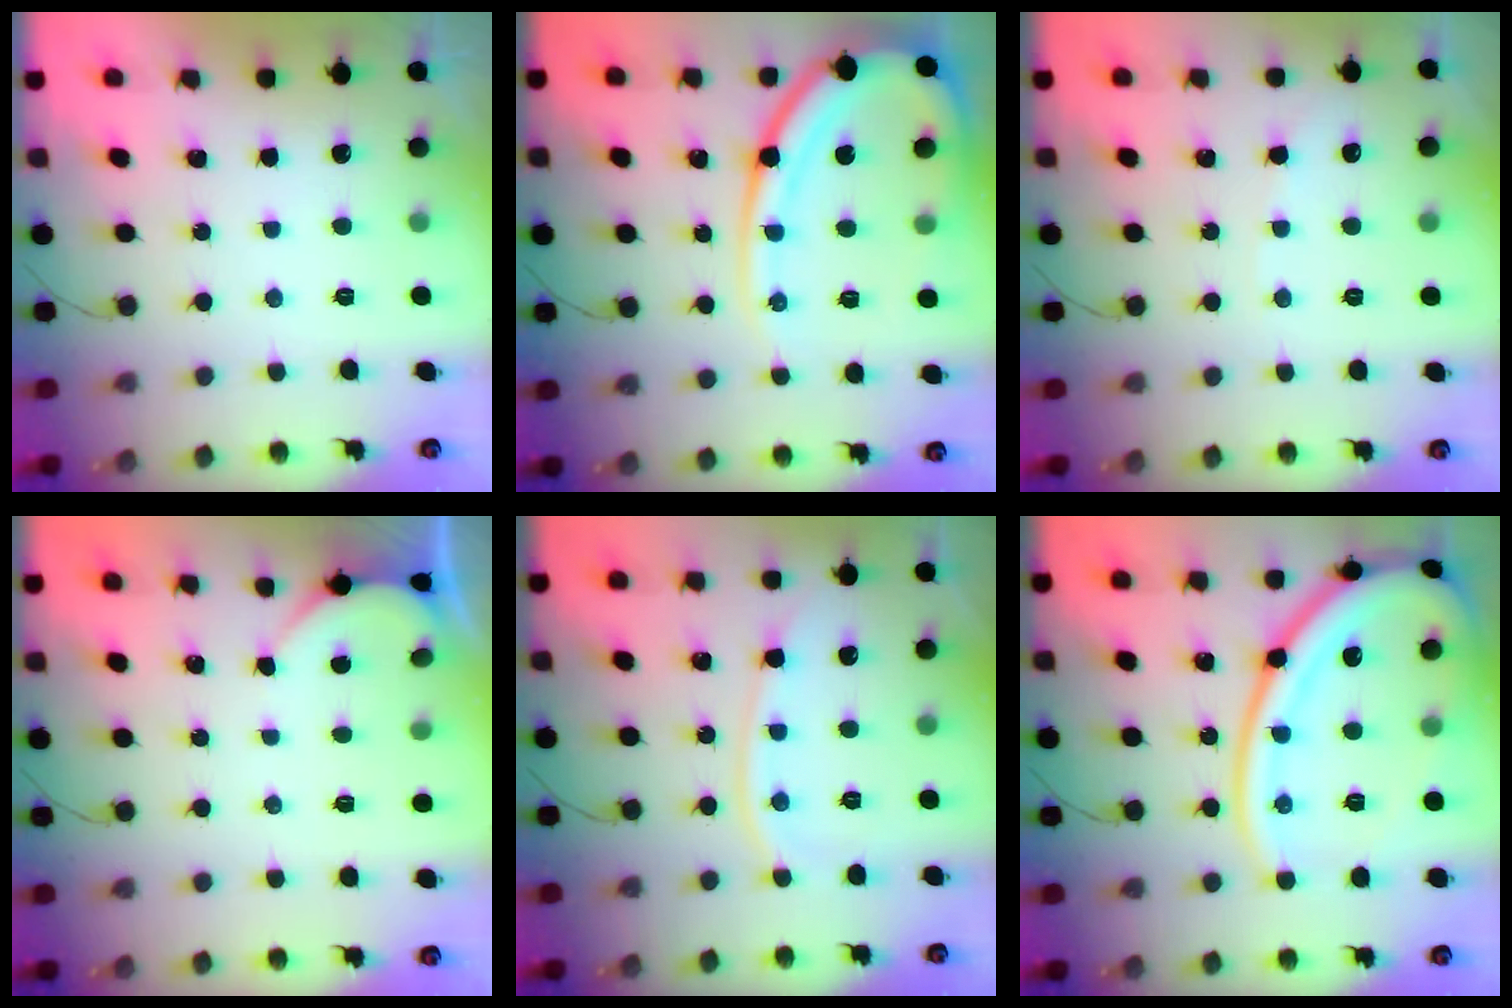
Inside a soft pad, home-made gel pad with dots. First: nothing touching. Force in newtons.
{"total": 18.1, "press": 18.0, "slide": 2.0}
{"total": 2.7, "press": 2.6, "slide": 0.4}
{"total": 2.1, "press": 2.1, "slide": 0.2}
{"total": 9.9, "press": 9.8, "slide": 1.3}
{"total": 25.7, "press": 25.5, "slide": 3.2}